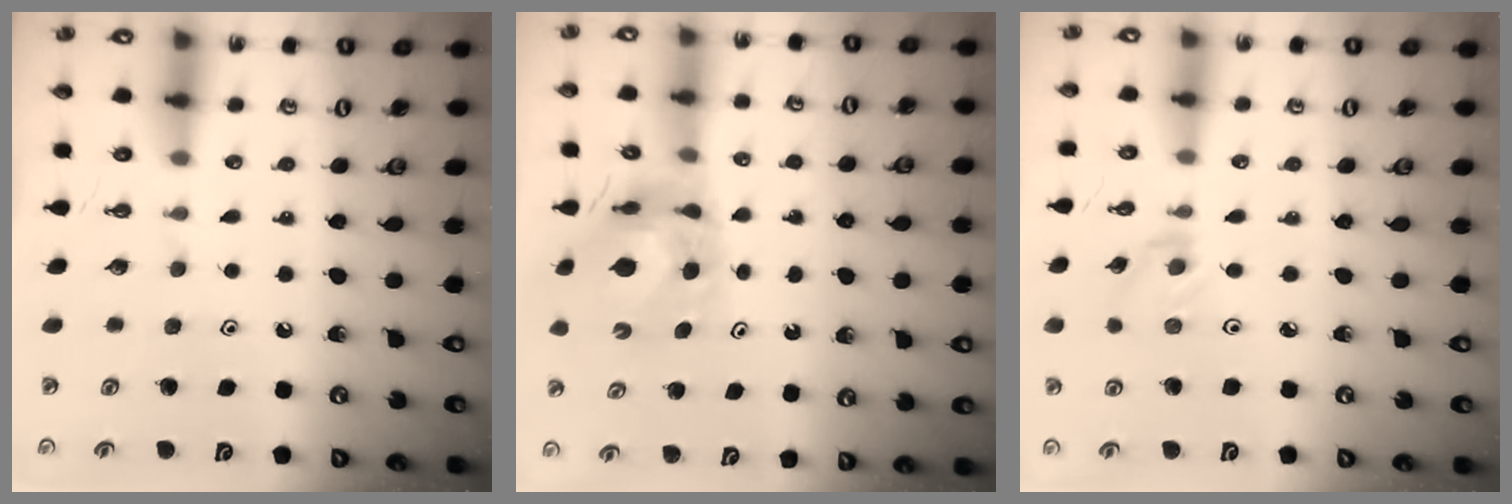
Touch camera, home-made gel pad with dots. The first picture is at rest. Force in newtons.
{"total": 9.5, "press": 9.5, "slide": 0.9}
{"total": 0.9, "press": 0.9, "slide": 0.2}